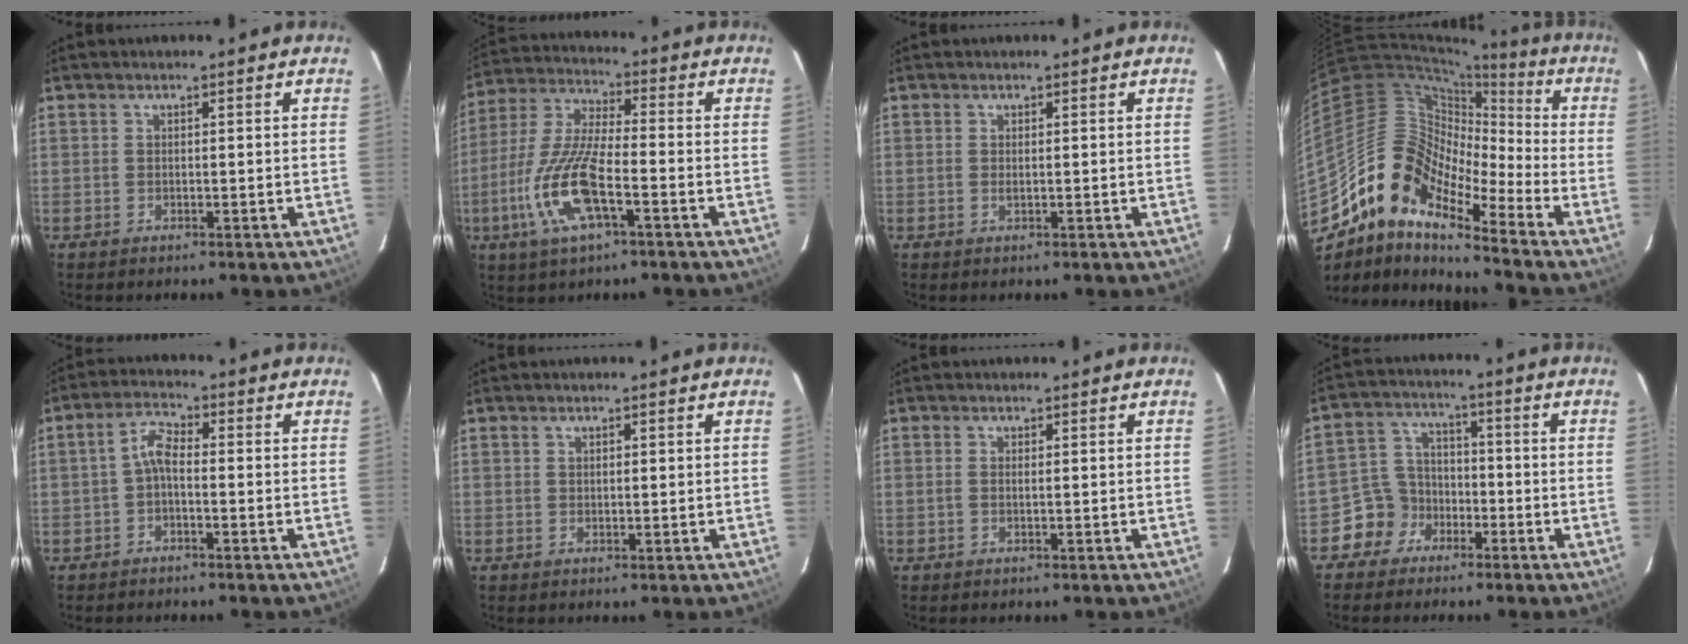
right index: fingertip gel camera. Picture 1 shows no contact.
{"total": 14.5, "force": [-5.5, 3.9, 12.9], "torque": [-0.282, -0.010, -0.110]}
{"total": 0.6, "force": [0.1, 0.1, 0.6], "torque": [-0.012, 0.000, 0.001]}
{"total": 13.6, "force": [-10.2, 4.7, 7.7], "torque": [-0.111, 0.014, -0.213]}
{"total": 3.3, "force": [-1.1, 1.3, 2.8], "torque": [-0.062, 0.013, -0.025]}
{"total": 0.8, "force": [0.4, 0.3, 0.6], "torque": [-0.010, 0.002, 0.008]}
{"total": 0.6, "force": [0.1, 0.0, 0.6], "torque": [-0.015, 0.000, -0.001]}
{"total": 6.9, "force": [-4.1, 5.5, 0.5], "torque": [-0.019, 0.034, -0.078]}